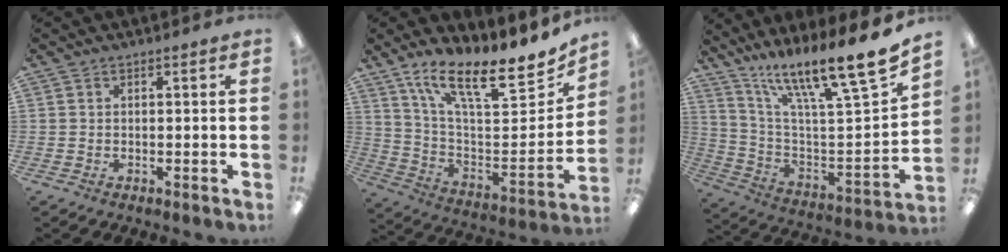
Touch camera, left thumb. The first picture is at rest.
{"total": 17.6, "force": [13.1, 4.6, 10.9], "torque": [-0.176, -0.104, 0.221]}
{"total": 17.8, "force": [15.4, 0.4, 8.9], "torque": [-0.127, -0.136, 0.241]}